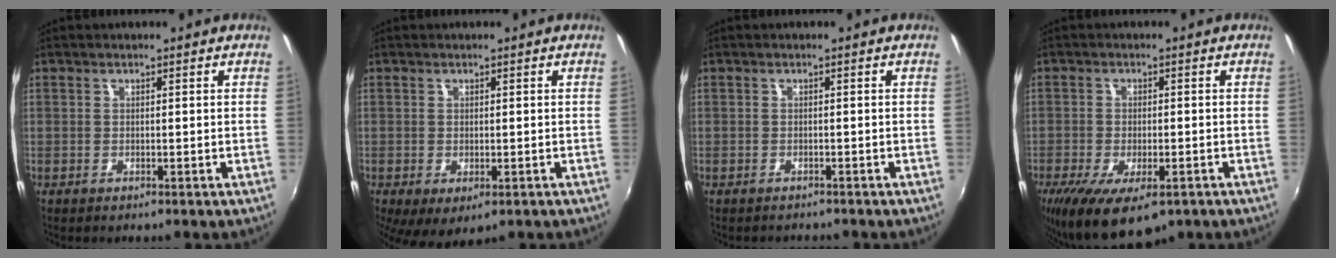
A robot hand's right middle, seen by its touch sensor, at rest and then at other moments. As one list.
[{"total": 5.5, "force": [-1.7, 3.0, 4.3], "torque": [-0.077, -0.024, -0.017]}, {"total": 1.8, "force": [-1.7, 0.4, 0.4], "torque": [-0.011, -0.008, -0.022]}, {"total": 12.4, "force": [-7.4, 5.1, 8.6], "torque": [-0.179, -0.044, -0.113]}]